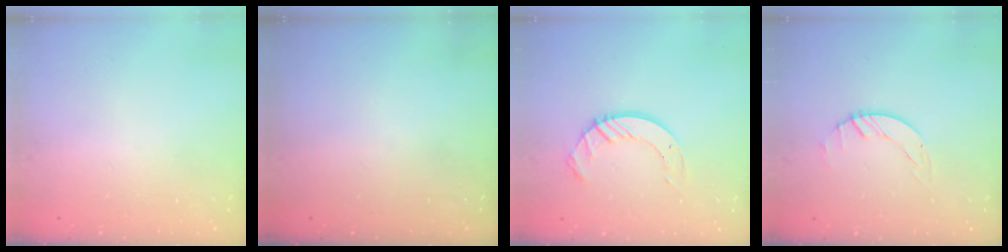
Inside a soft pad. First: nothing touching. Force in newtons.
{"total": 0.0}
{"total": 8.8, "press": 8.8, "slide": 0.9}
{"total": 1.5, "press": 1.4, "slide": 0.3}